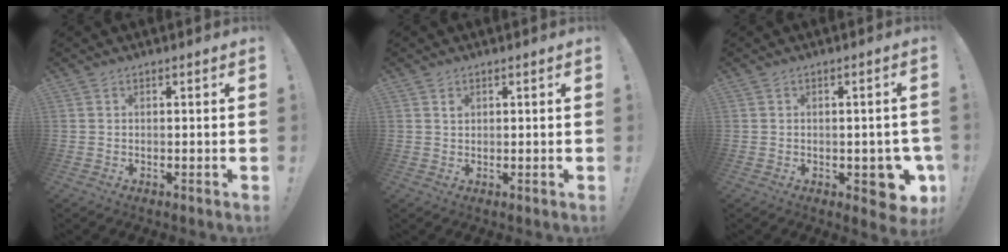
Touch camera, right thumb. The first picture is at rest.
{"total": 1.2, "force": [0.7, 0.9, 0.2], "torque": [0.008, -0.005, 0.011]}
{"total": 7.6, "force": [-2.6, 4.3, 5.7], "torque": [-0.061, 0.014, -0.032]}